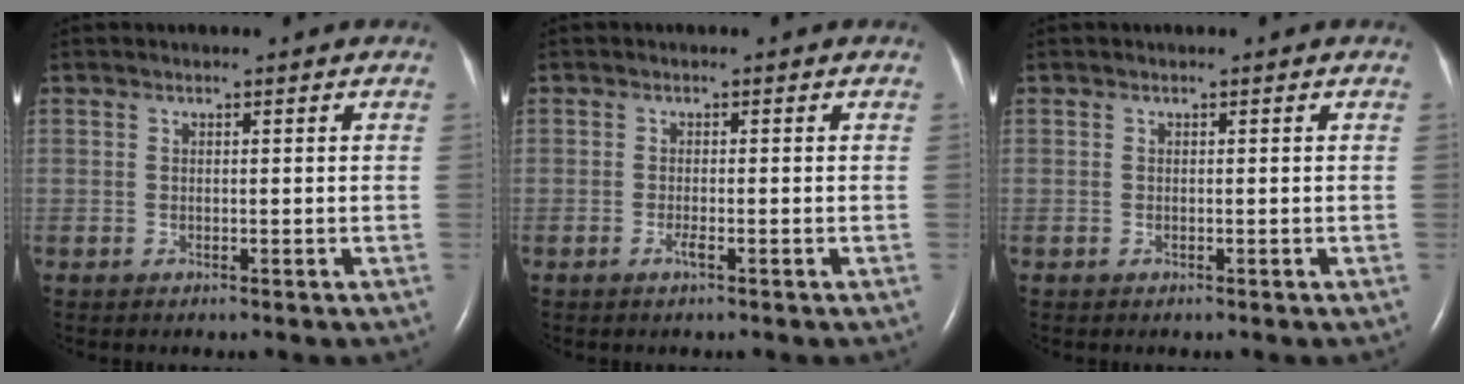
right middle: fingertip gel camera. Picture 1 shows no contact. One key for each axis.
{"total": 1.0, "fx": -0.6, "fy": 0.0, "fz": 0.9, "tx": -0.022, "ty": -0.001, "tz": -0.012}
{"total": 0.0}